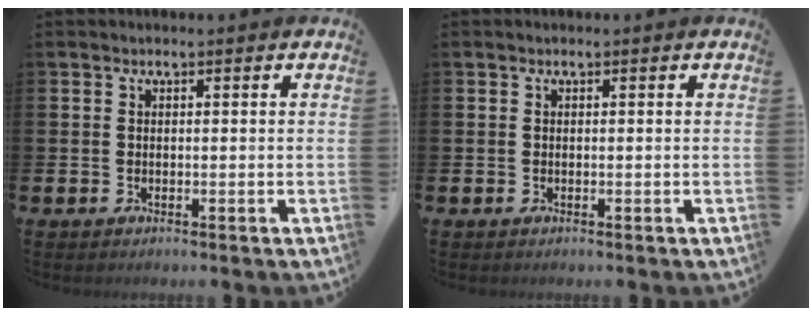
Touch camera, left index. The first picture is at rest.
{"total": 0.0}